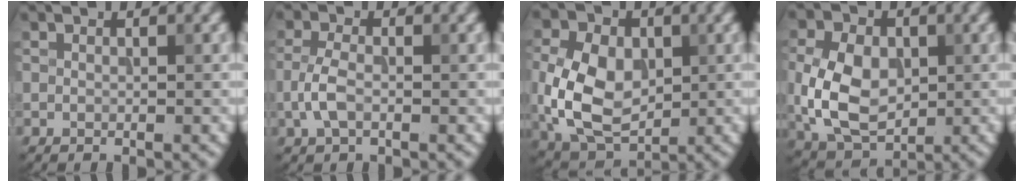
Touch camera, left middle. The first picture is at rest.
{"total": 2.6, "force": [-0.8, 1.3, 2.1], "torque": [-0.046, 0.003, -0.022]}
{"total": 9.0, "force": [-0.1, 6.3, 6.3], "torque": [-0.141, -0.002, -0.008]}
{"total": 7.7, "force": [-0.2, 5.4, 5.5], "torque": [-0.120, -0.002, -0.008]}